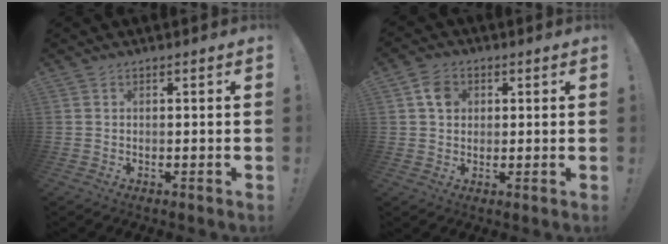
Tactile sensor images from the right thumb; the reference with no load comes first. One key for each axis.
{"total": 5.5, "fx": 1.8, "fy": 4.6, "fz": 2.4, "tx": -0.033, "ty": 0.004, "tz": 0.033}